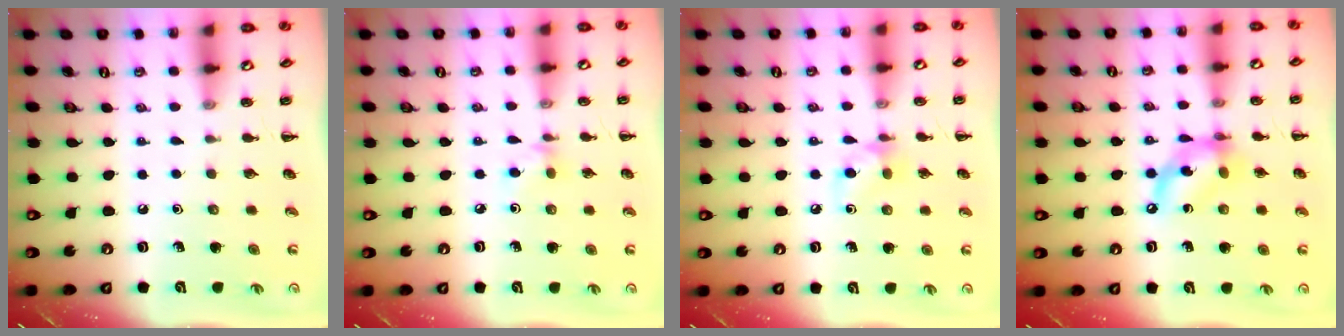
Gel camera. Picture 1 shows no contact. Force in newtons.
{"total": 4.0, "press": 3.7, "slide": 1.5}
{"total": 7.0, "press": 6.8, "slide": 1.7}
{"total": 12.3, "press": 12.0, "slide": 2.9}